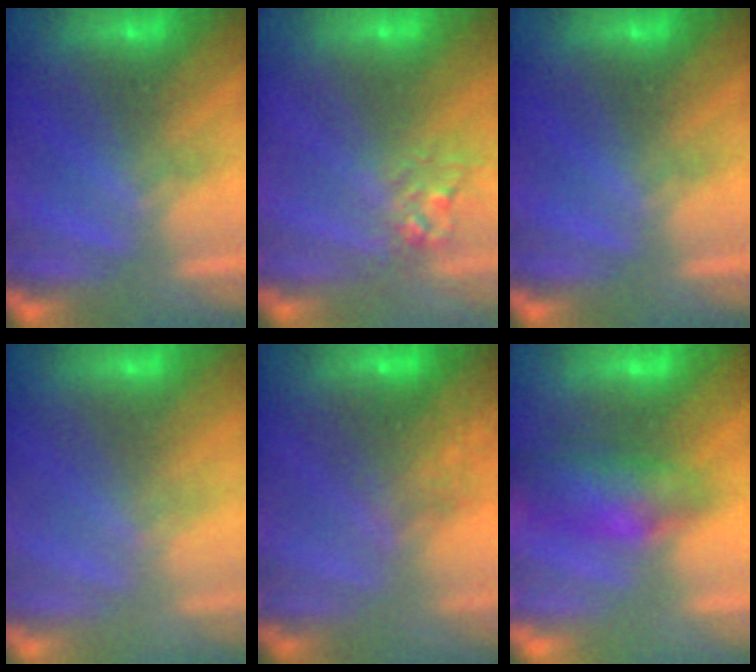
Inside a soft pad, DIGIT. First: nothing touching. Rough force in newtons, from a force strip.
{"total": 2.7}
{"total": 0.0}
{"total": 2.6}
{"total": 11.5}
{"total": 7.5}